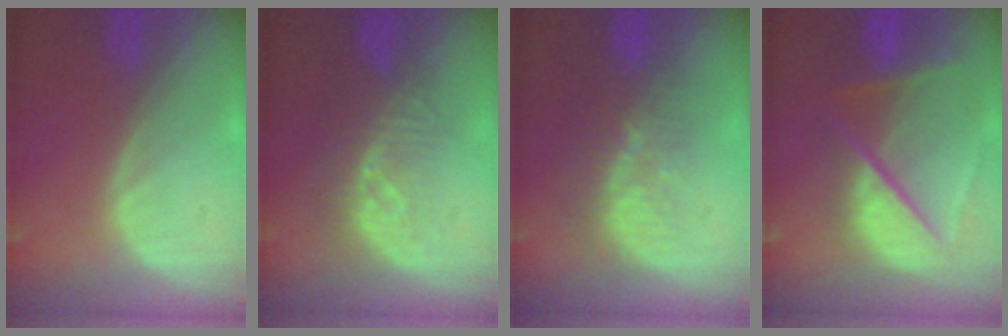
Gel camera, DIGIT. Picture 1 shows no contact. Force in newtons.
{"total": 8.3, "press": 7.3, "slide": 3.9}
{"total": 8.2, "press": 7.1, "slide": 4.0}
{"total": 10.7, "press": 8.9, "slide": 5.9}